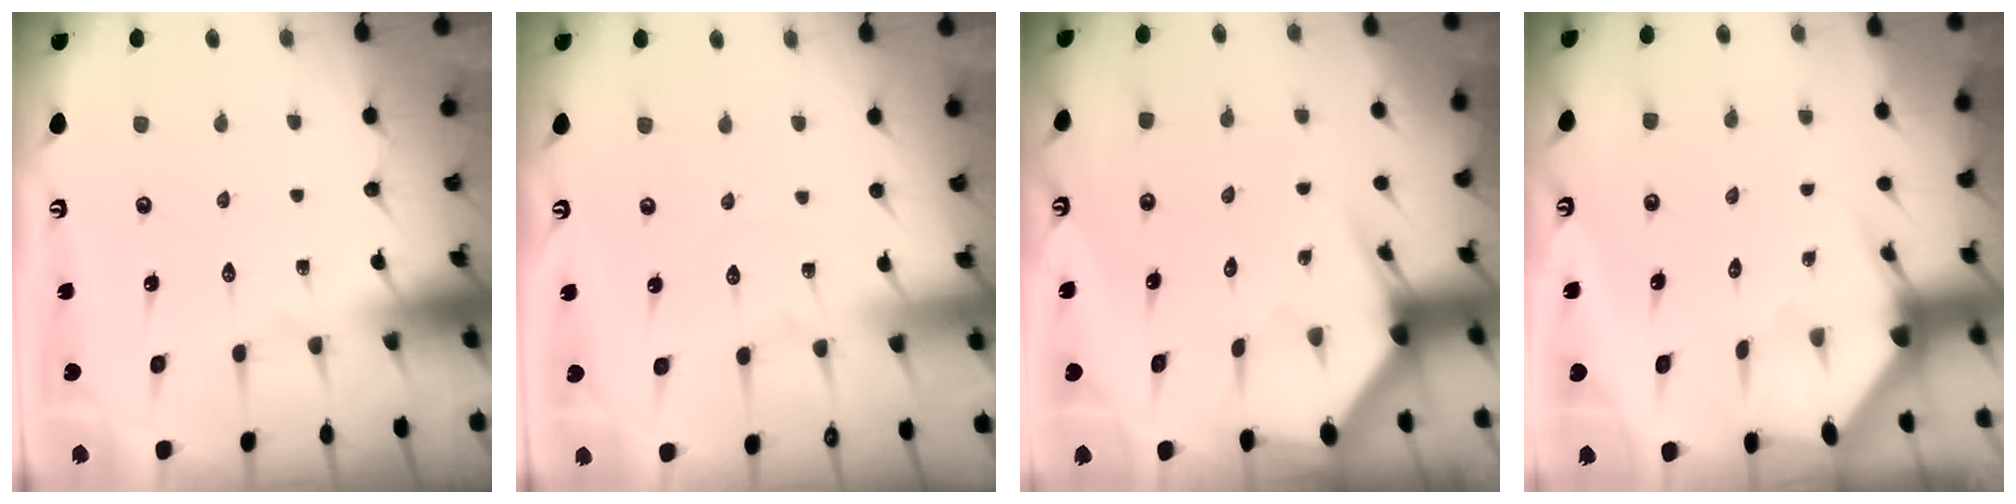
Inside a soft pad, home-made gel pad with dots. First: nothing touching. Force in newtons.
{"total": 2.7, "press": 2.7, "slide": 0.3}
{"total": 3.4, "press": 3.3, "slide": 0.5}
{"total": 2.8, "press": 2.8, "slide": 0.2}